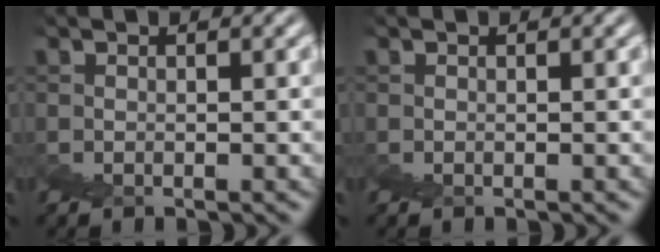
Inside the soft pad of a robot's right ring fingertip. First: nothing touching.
{"total": 0.0}